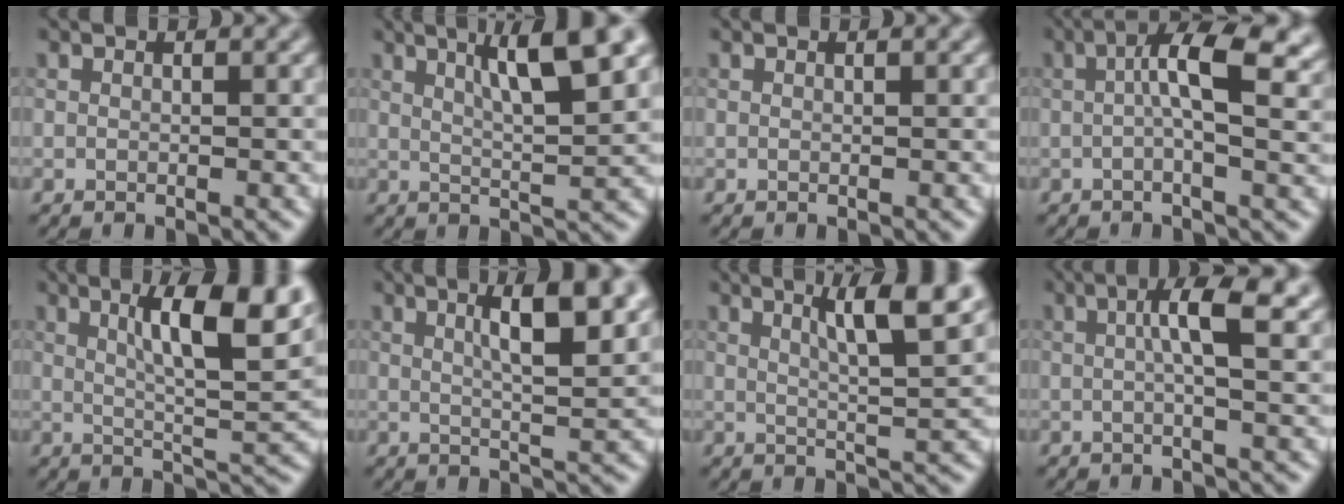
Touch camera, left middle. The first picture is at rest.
{"total": 7.2, "force": [3.3, 1.4, 6.2], "torque": [-0.086, 0.008, 0.053]}
{"total": 0.0}
{"total": 7.1, "force": [0.9, 2.1, 6.8], "torque": [-0.114, 0.013, 0.006]}
{"total": 9.5, "force": [3.8, 2.3, 8.4], "torque": [-0.120, 0.001, 0.062]}
{"total": 7.1, "force": [2.6, 1.8, 6.3], "torque": [-0.080, 0.008, 0.040]}
{"total": 7.0, "force": [3.3, 1.3, 6.0], "torque": [-0.083, 0.006, 0.053]}
{"total": 5.2, "force": [1.2, 1.1, 5.0], "torque": [-0.081, 0.008, 0.017]}